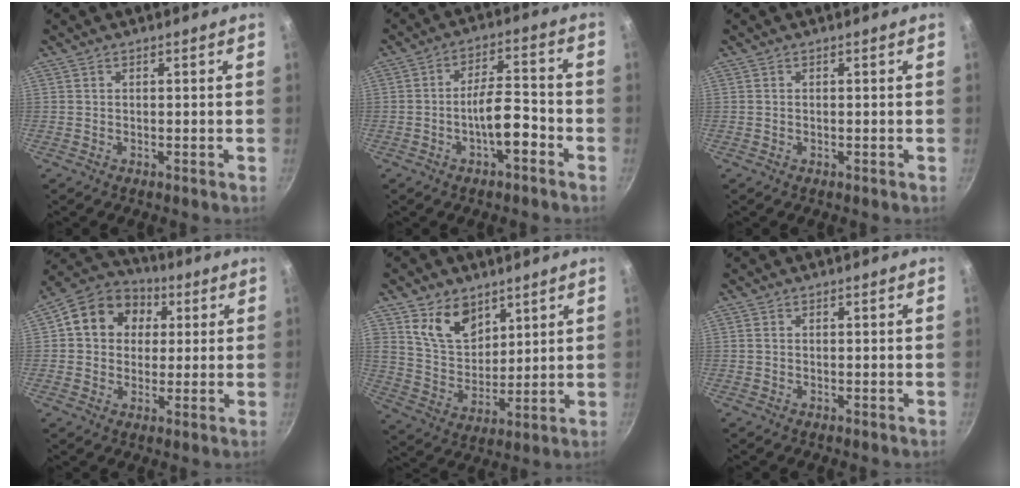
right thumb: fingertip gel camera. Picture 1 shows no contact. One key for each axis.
{"total": 8.0, "fx": -3.4, "fy": 2.8, "fz": 6.7, "tx": -0.098, "ty": 0.038, "tz": -0.056}
{"total": 0.0}
{"total": 12.8, "fx": 3.1, "fy": 10.8, "fz": 6.2, "tx": -0.080, "ty": 0.017, "tz": 0.031}
{"total": 10.9, "fx": 6.1, "fy": 7.3, "fz": 5.3, "tx": -0.062, "ty": -0.038, "tz": 0.121}
{"total": 0.5, "fx": 0.0, "fy": 0.4, "fz": 0.3, "tx": -0.006, "ty": 0.003, "tz": -0.001}